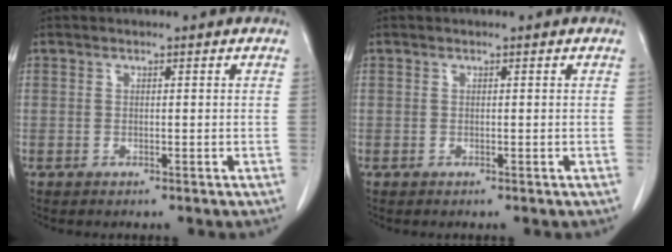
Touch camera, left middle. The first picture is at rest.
{"total": 0.0}